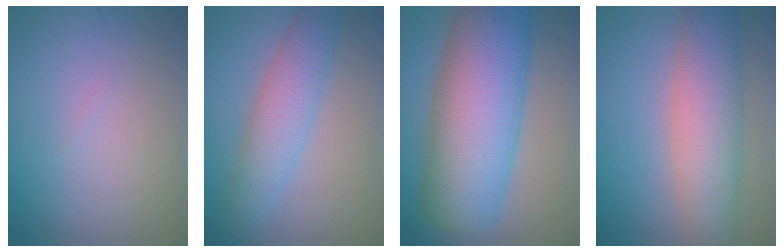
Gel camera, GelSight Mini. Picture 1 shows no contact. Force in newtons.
{"total": 4.2, "press": 4.2, "slide": 0.1}
{"total": 13.4, "press": 13.4, "slide": 0.5}
{"total": 6.9, "press": 6.9, "slide": 0.4}